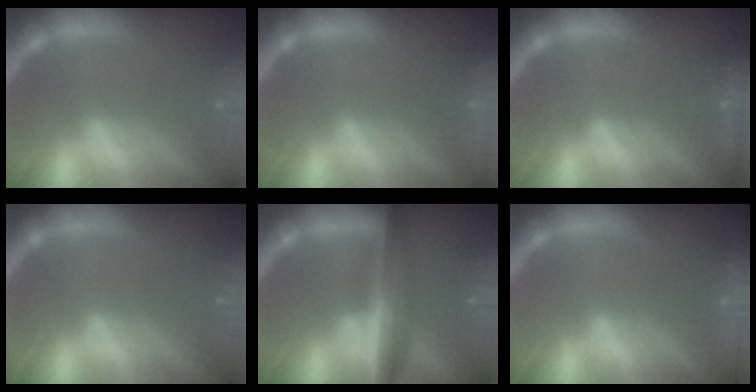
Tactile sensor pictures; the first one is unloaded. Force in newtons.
{"total": 8.5}
{"total": 1.4}
{"total": 0.0}
{"total": 7.0}
{"total": 6.5}